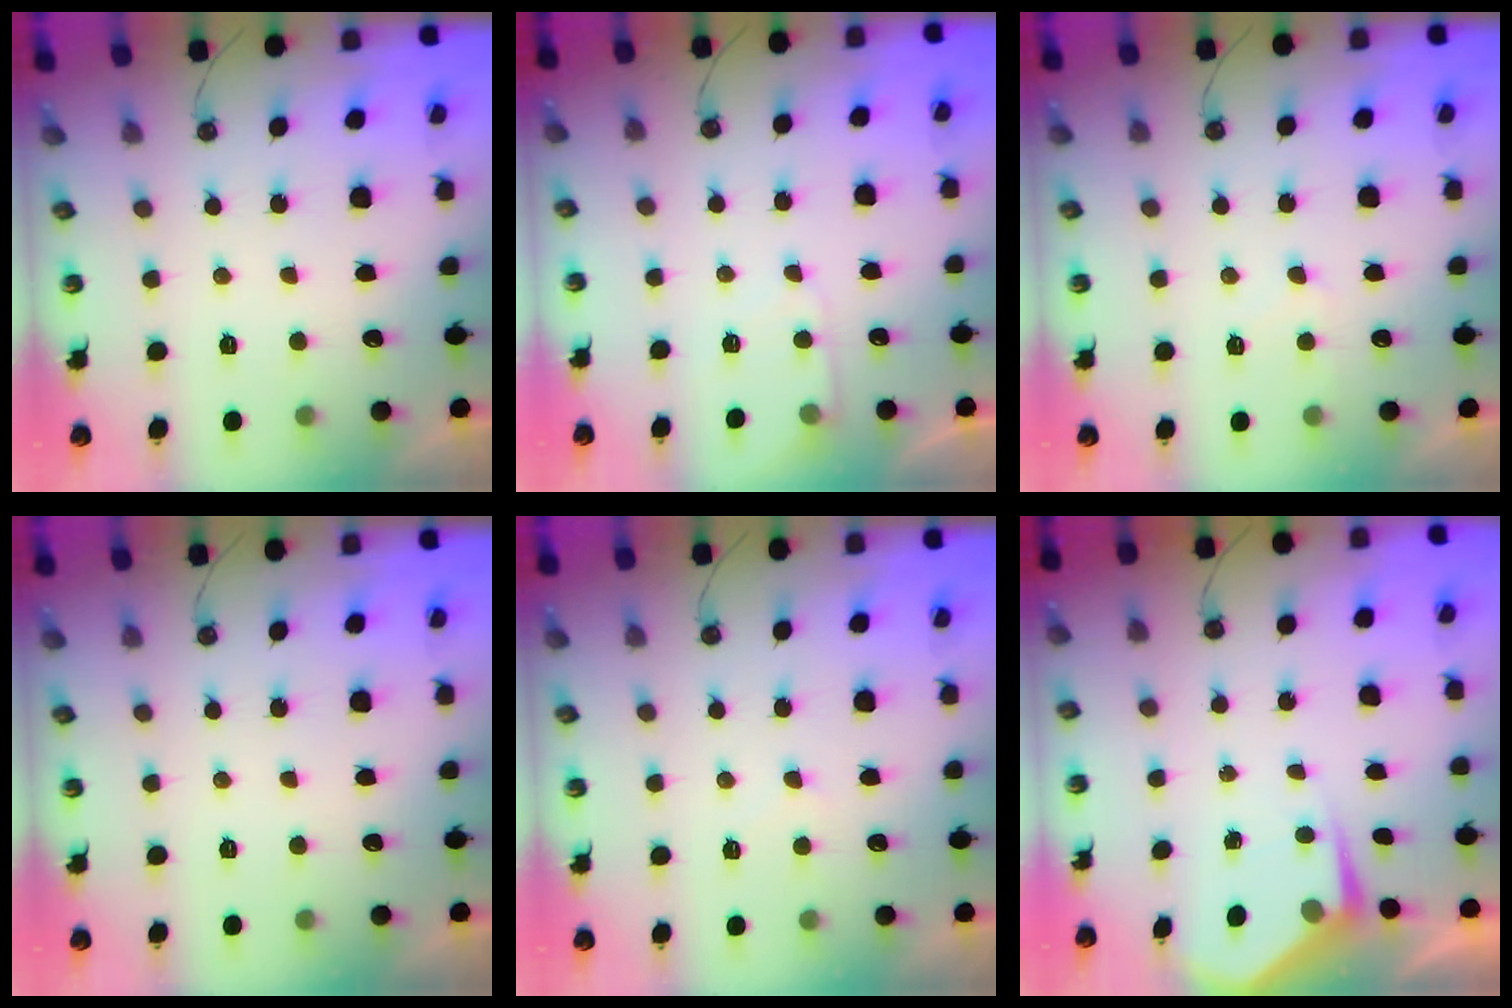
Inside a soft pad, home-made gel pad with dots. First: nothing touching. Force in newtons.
{"total": 5.0, "press": 4.9, "slide": 0.7}
{"total": 5.2, "press": 5.1, "slide": 0.7}
{"total": 0.0}
{"total": 4.1, "press": 4.0, "slide": 0.6}
{"total": 5.4, "press": 5.3, "slide": 0.6}